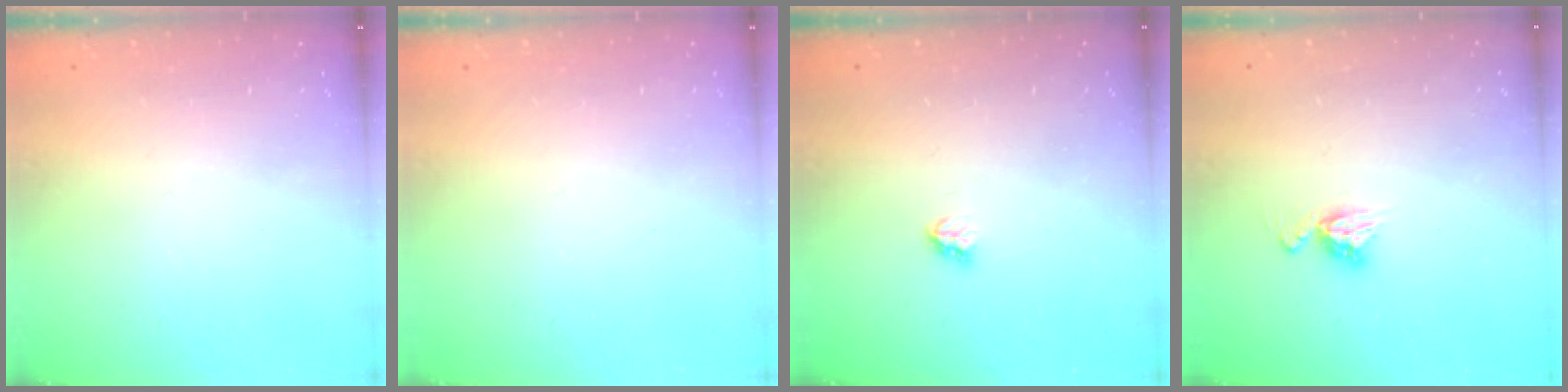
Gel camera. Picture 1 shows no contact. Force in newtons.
{"total": 0.0}
{"total": 2.8, "press": 2.8, "slide": 0.5}
{"total": 6.8, "press": 6.8, "slide": 0.5}